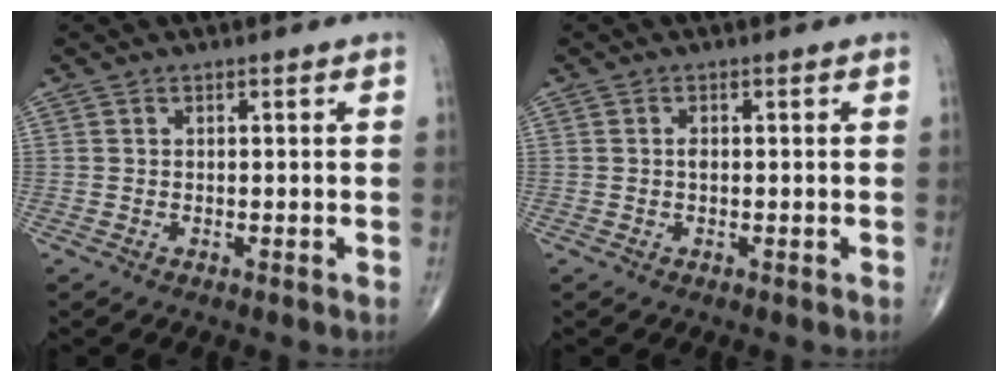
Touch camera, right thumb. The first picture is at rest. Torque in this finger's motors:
{"motor_torque": [0.68, 0.59, 0.35, -0.31, 0.01]}